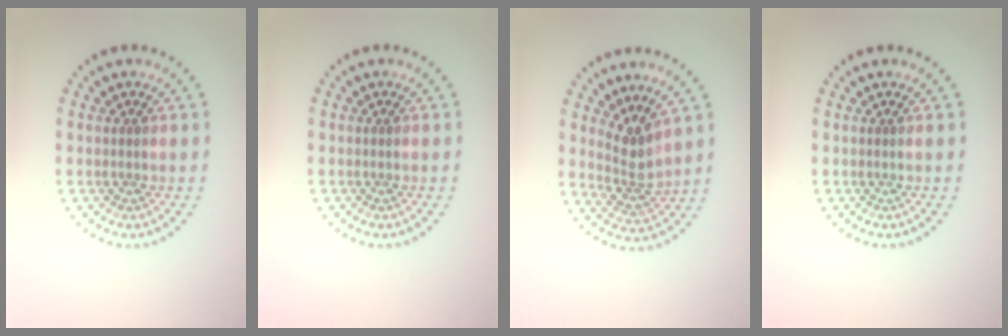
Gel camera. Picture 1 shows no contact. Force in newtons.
{"total": 0.0}
{"total": 3.0, "press": 2.3, "slide": 1.9}
{"total": 0.0}